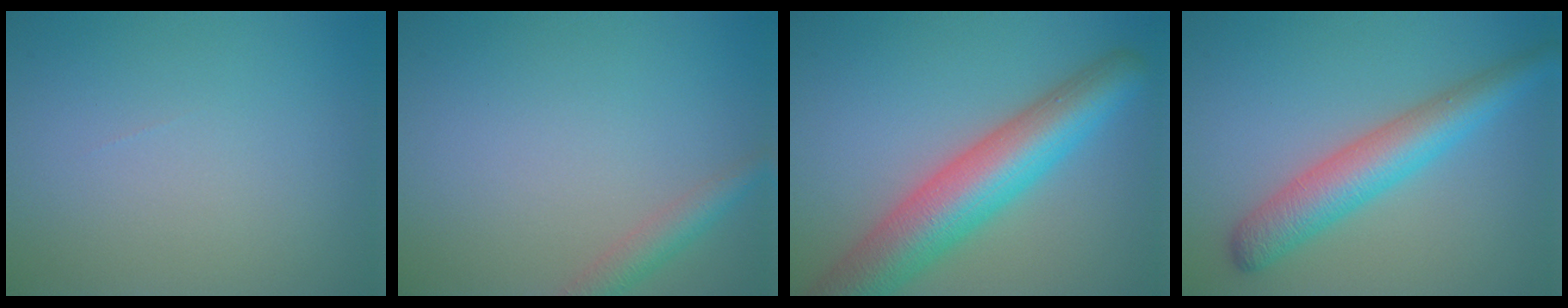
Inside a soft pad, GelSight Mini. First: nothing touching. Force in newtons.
{"total": 2.4, "press": 2.4, "slide": 0.1}
{"total": 9.1, "press": 9.1, "slide": 0.2}
{"total": 5.5, "press": 5.5, "slide": 0.3}